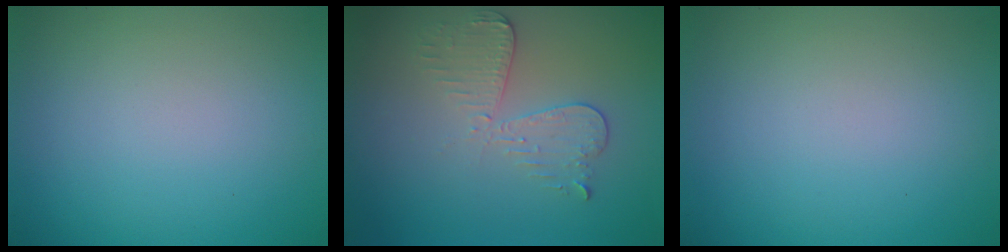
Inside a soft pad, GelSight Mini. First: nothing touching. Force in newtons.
{"total": 3.0, "press": 2.7, "slide": 1.2}
{"total": 0.0}